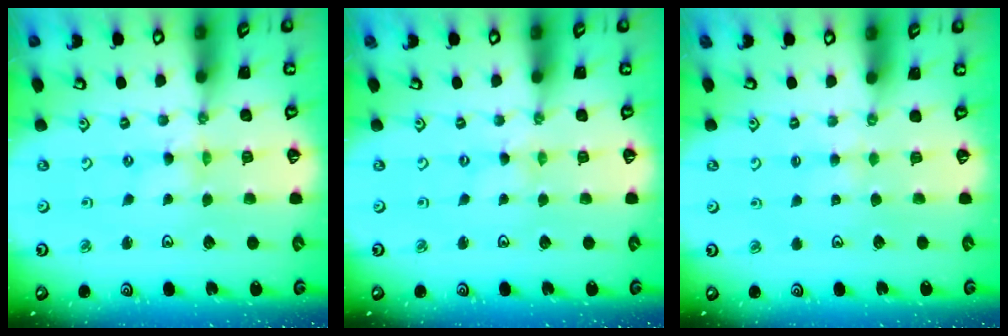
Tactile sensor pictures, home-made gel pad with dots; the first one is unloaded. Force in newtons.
{"total": 0.0}
{"total": 2.9, "press": 2.8, "slide": 0.5}